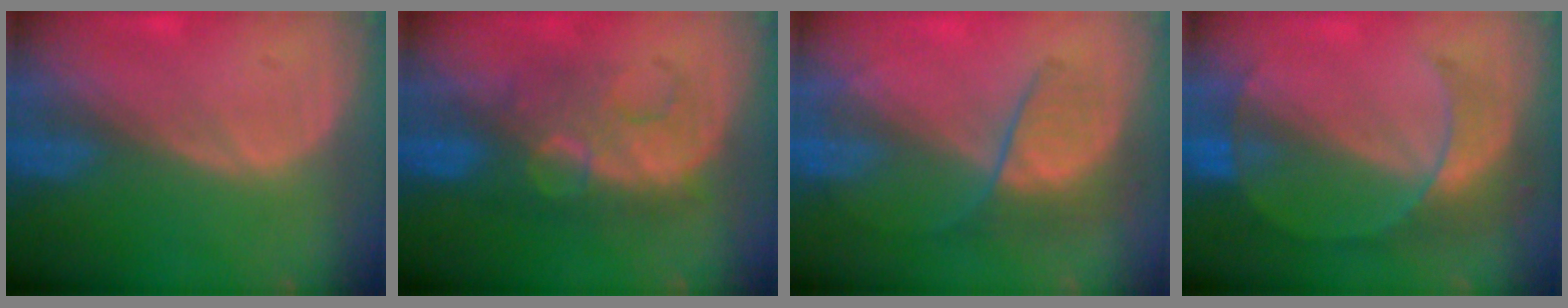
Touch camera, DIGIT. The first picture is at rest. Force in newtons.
{"total": 8.0, "press": 8.0, "slide": 0.7}
{"total": 6.6, "press": 6.0, "slide": 2.7}
{"total": 7.6, "press": 6.7, "slide": 3.6}